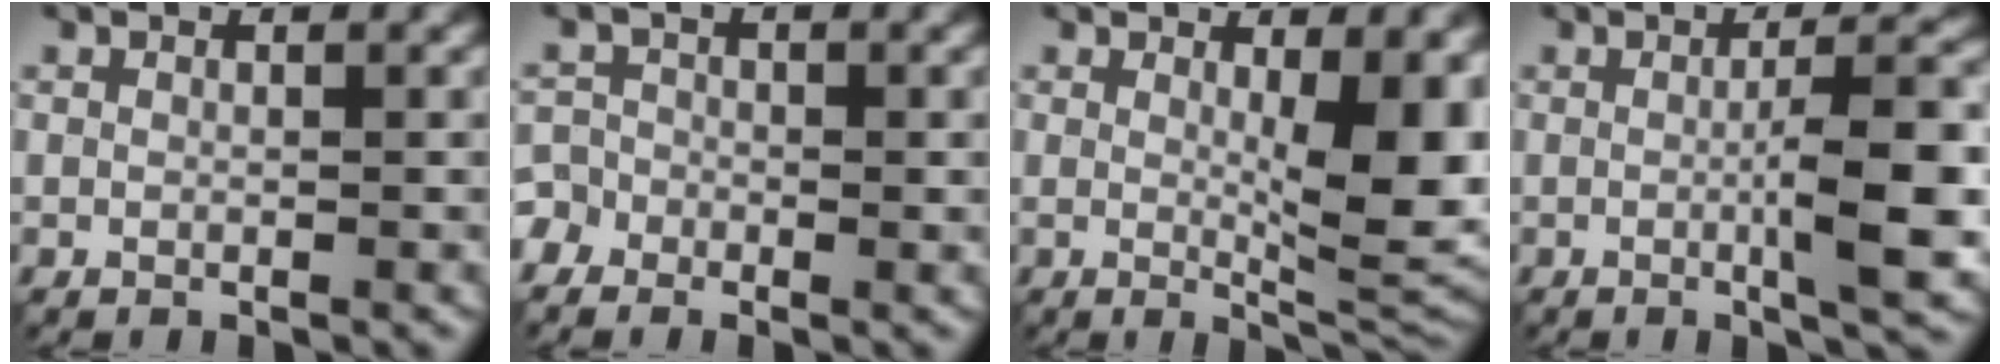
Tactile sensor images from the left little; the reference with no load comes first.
{"total": 2.9, "force": [-1.6, 2.4, 0.5], "torque": [-0.001, 0.004, -0.033]}
{"total": 8.4, "force": [1.1, 2.6, 7.9], "torque": [-0.112, -0.012, 0.023]}
{"total": 7.1, "force": [-0.7, 1.5, 6.9], "torque": [-0.098, 0.004, -0.013]}